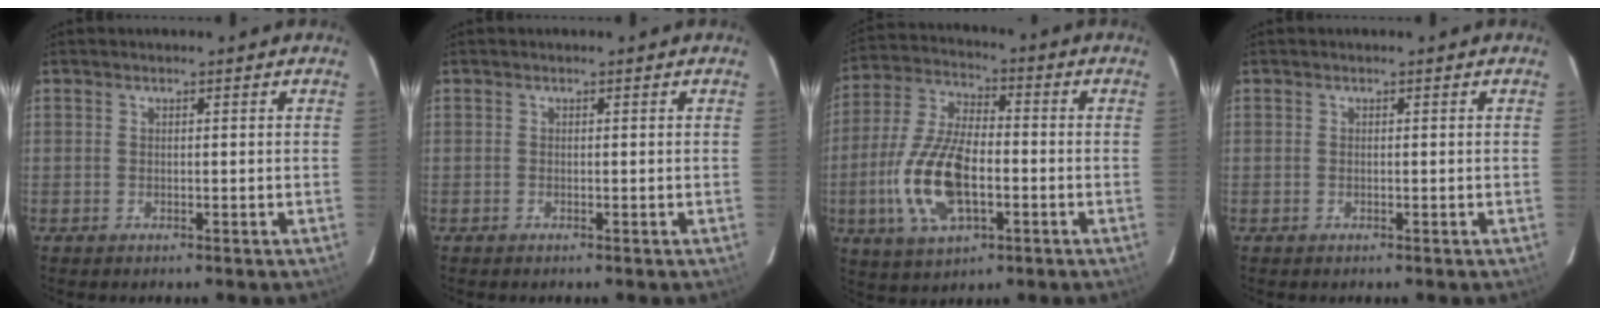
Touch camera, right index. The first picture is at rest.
{"total": 0.0}
{"total": 15.8, "force": [-3.9, 7.3, 13.4], "torque": [-0.290, -0.002, -0.070]}
{"total": 0.0}